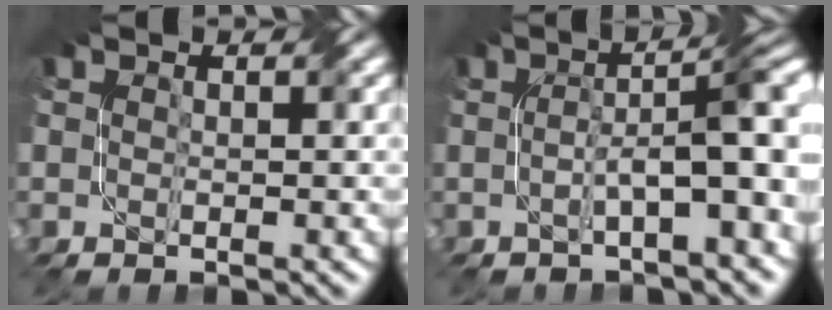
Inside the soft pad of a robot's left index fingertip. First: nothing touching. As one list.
[{"total": 7.2, "force": [-0.6, 1.7, 7.0], "torque": [-0.103, 0.019, -0.015]}]